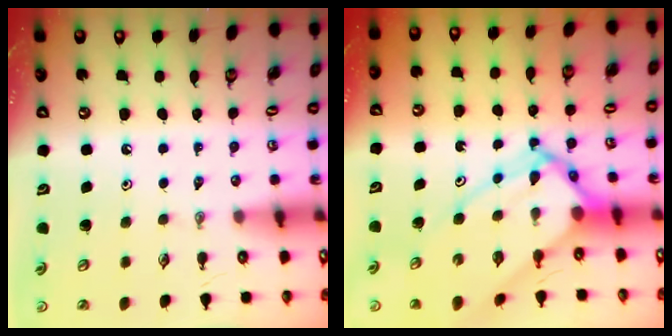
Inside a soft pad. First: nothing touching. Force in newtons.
{"total": 13.1, "press": 13.0, "slide": 1.2}